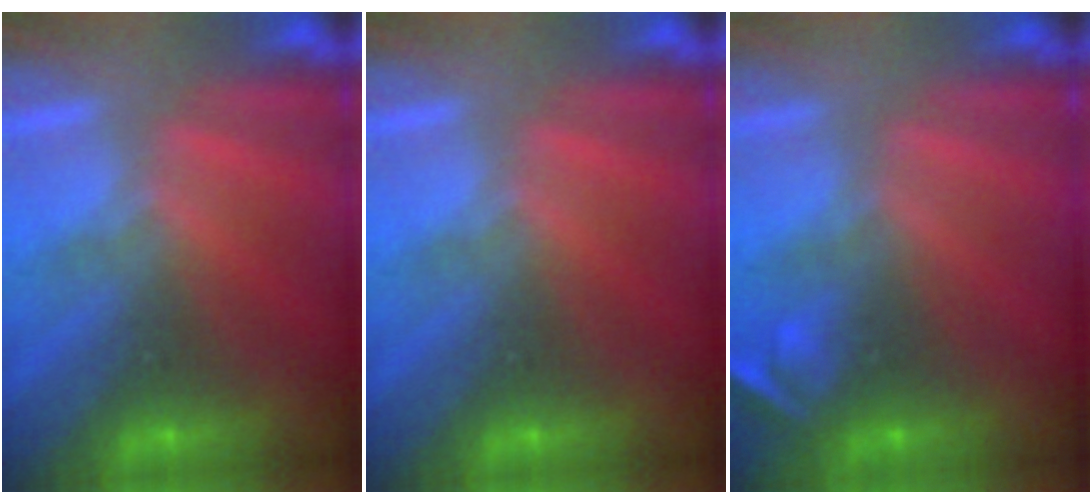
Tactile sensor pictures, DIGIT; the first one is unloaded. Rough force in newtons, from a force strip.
{"total": 0.0}
{"total": 2.1}